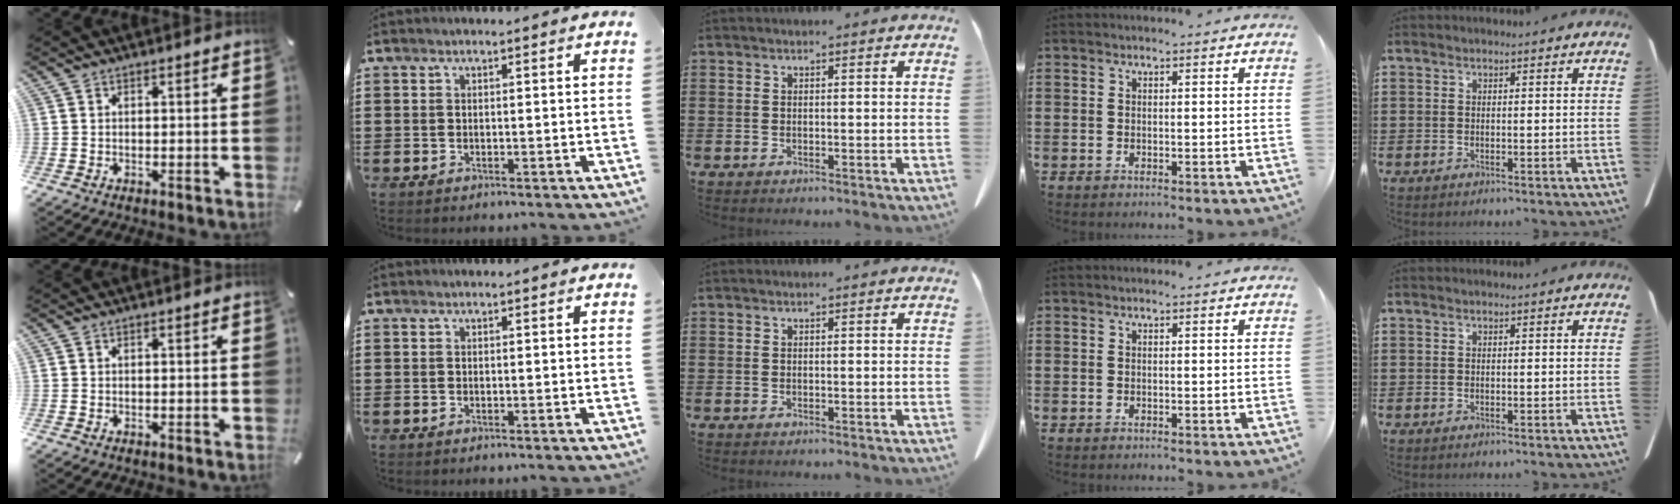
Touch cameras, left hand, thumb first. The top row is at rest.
{}